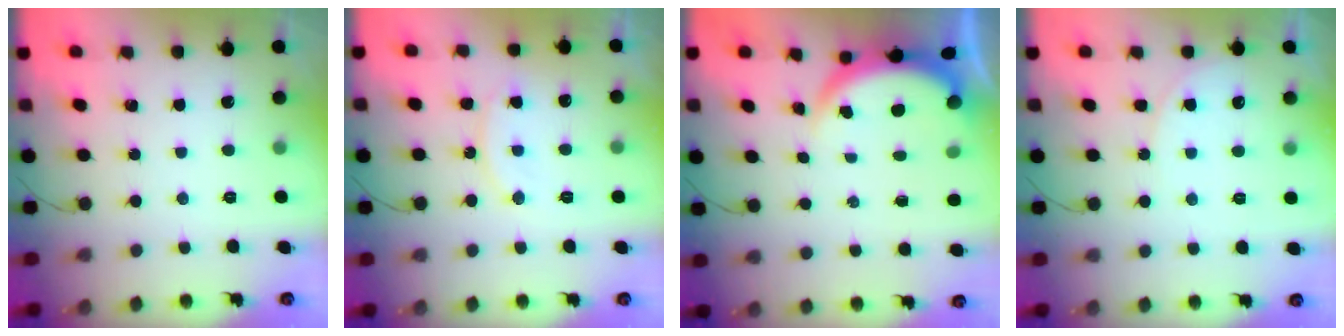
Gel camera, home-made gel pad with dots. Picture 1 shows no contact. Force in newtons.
{"total": 9.4, "press": 9.3, "slide": 0.5}
{"total": 4.2, "press": 4.0, "slide": 1.3}
{"total": 4.8, "press": 4.8, "slide": 0.5}